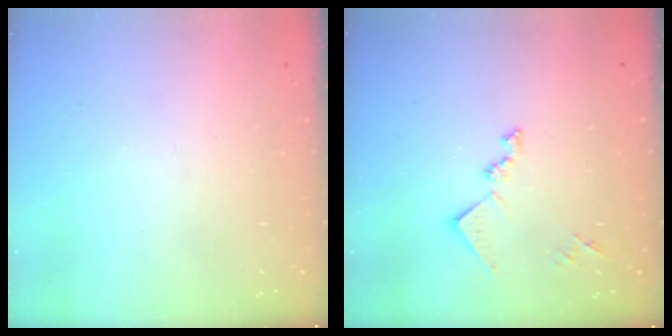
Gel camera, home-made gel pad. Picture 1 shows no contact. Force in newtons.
{"total": 11.5, "press": 11.5, "slide": 0.5}